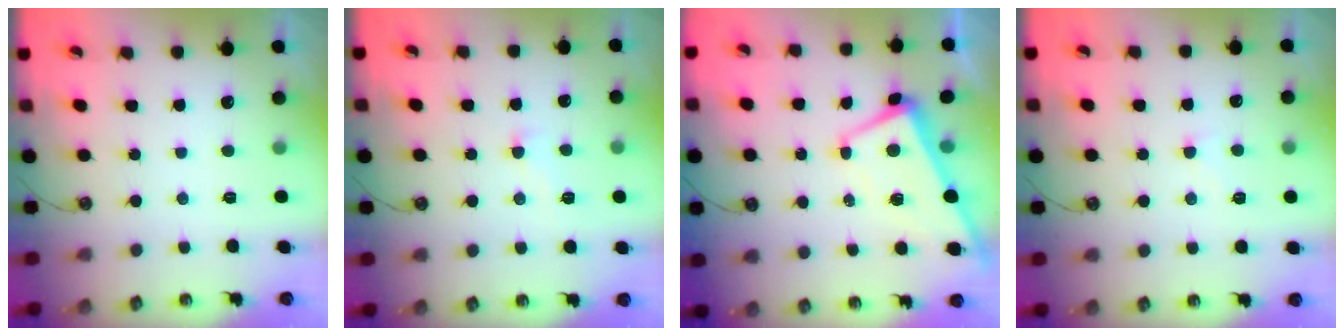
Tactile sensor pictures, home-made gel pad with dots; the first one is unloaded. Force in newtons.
{"total": 0.8, "press": 0.8, "slide": 0.3}
{"total": 2.2, "press": 2.1, "slide": 0.6}
{"total": 1.0, "press": 0.8, "slide": 0.6}